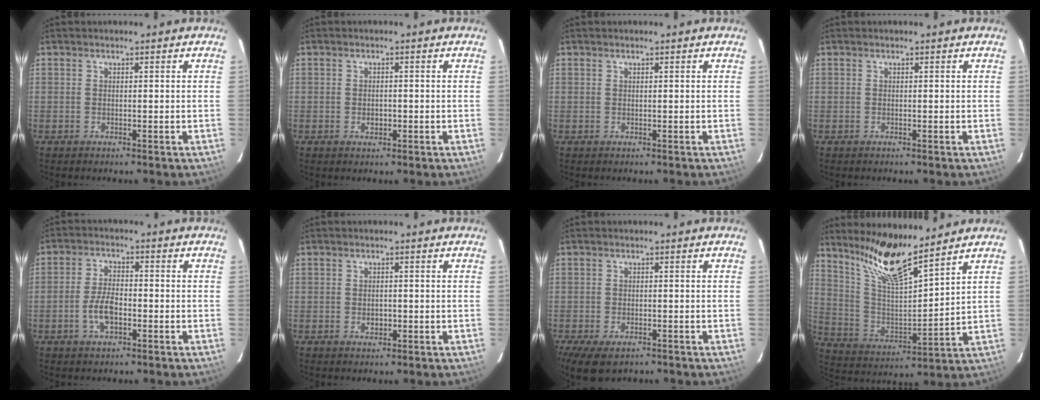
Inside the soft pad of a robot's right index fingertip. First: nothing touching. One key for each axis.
{"total": 1.7, "fx": -0.5, "fy": 1.2, "fz": 1.1, "tx": -0.016, "ty": 0.002, "tz": -0.007}
{"total": 0.0}
{"total": 0.0}
{"total": 5.7, "fx": -2.2, "fy": 2.6, "fz": 4.6, "tx": -0.096, "ty": 0.004, "tz": -0.039}
{"total": 2.0, "fx": -0.5, "fy": 1.4, "fz": 1.3, "tx": -0.019, "ty": 0.002, "tz": -0.007}
{"total": 8.3, "fx": -5.3, "fy": 4.1, "fz": 5.0, "tx": -0.118, "ty": -0.033, "tz": -0.087}
{"total": 13.6, "fx": 11.0, "fy": 1.3, "fz": 8.0, "tx": -0.150, "ty": -0.010, "tz": 0.216}